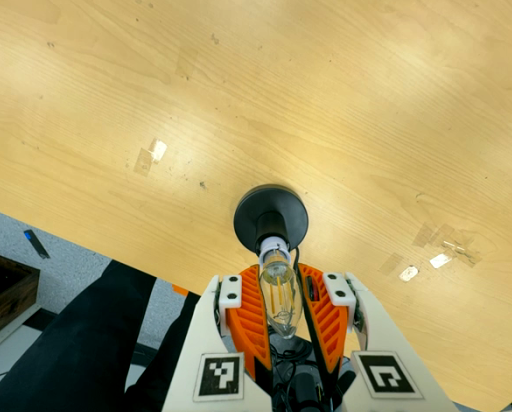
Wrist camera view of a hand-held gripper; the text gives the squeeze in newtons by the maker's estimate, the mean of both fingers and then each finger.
{"total": 13.9, "left": 14.7, "right": 13.1}